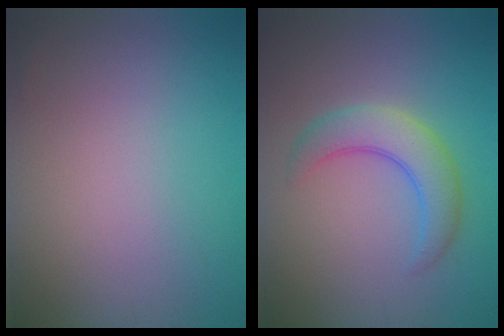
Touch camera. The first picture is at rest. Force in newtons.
{"total": 4.3, "press": 4.3, "slide": 0.2}